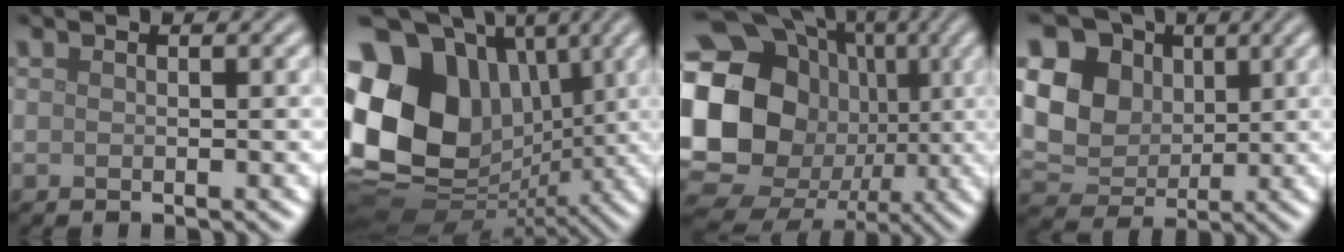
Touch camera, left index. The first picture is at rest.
{"total": 17.7, "force": [1.5, 13.9, 10.9], "torque": [-0.243, 0.014, 0.033]}
{"total": 23.6, "force": [0.4, 21.0, 10.6], "torque": [-0.235, 0.030, -0.039]}
{"total": 9.7, "force": [2.6, 7.9, 5.0], "torque": [-0.113, 0.027, 0.026]}